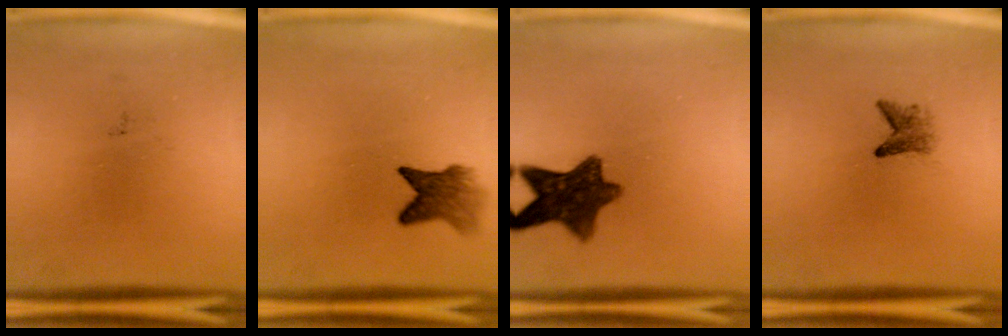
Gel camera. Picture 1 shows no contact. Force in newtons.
{"total": 4.7}
{"total": 9.9}
{"total": 2.0}